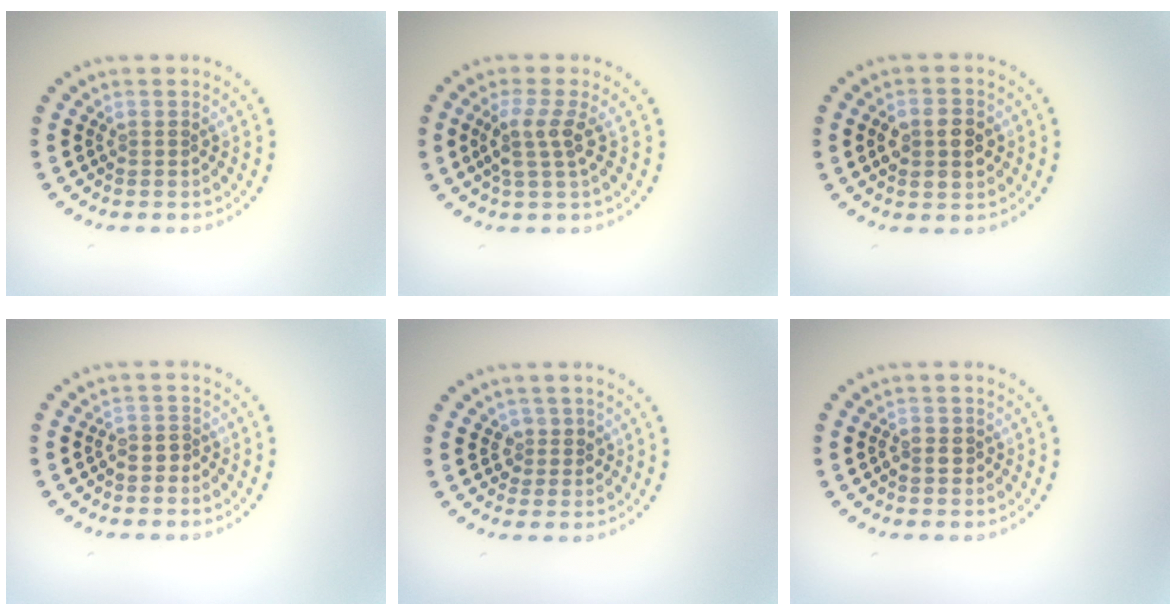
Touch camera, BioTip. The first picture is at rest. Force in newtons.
{"total": 2.6, "press": 2.0, "slide": 1.7}
{"total": 3.7, "press": 3.7, "slide": 0.1}
{"total": 1.0, "press": 0.8, "slide": 0.6}
{"total": 1.4, "press": 1.3, "slide": 0.5}
{"total": 1.0, "press": 0.9, "slide": 0.4}